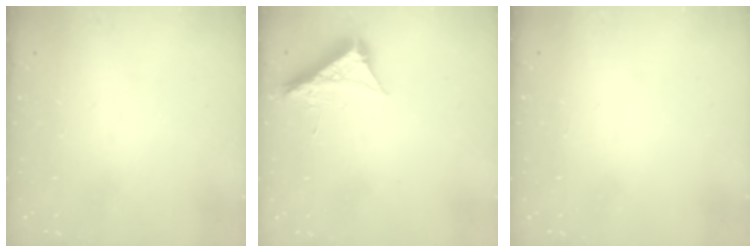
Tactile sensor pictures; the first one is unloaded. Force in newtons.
{"total": 8.4, "press": 8.4, "slide": 0.4}
{"total": 1.7, "press": 1.7, "slide": 0.1}